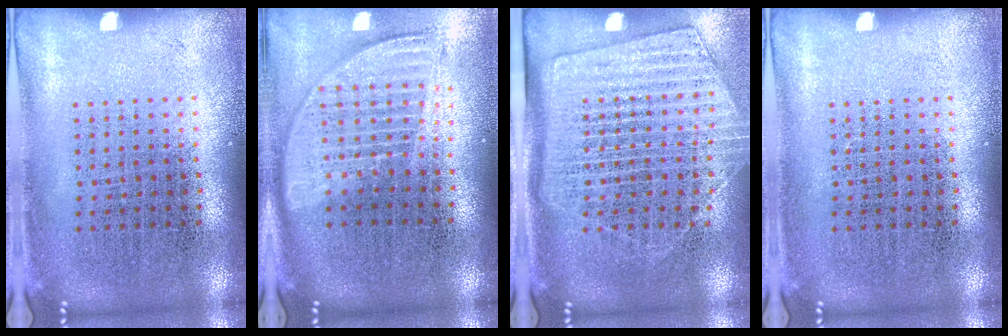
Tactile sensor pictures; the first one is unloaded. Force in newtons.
{"total": 1.8, "press": 1.5, "slide": 1.0}
{"total": 1.7, "press": 1.5, "slide": 0.8}
{"total": 0.0}